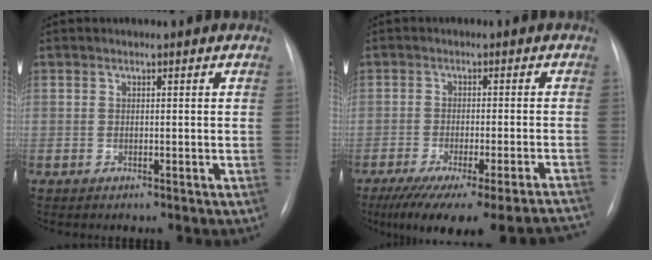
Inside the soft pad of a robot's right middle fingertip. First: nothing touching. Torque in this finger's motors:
{"motor_torque": [1.11, -1.03, 0.26, 0.13]}